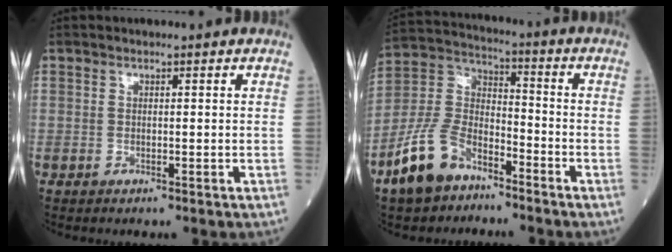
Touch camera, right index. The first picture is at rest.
{"total": 11.4, "force": [-7.6, 5.8, 6.2], "torque": [-0.151, 0.005, -0.156]}